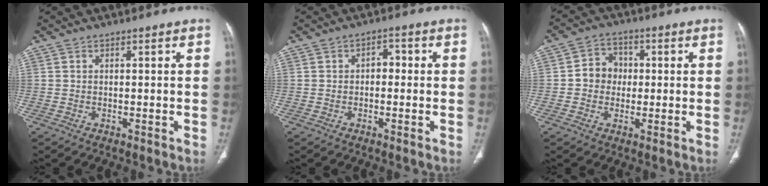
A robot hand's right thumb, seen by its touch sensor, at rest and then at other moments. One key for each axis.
{"total": 2.6, "fx": -0.1, "fy": 1.9, "fz": 1.8, "tx": -0.012, "ty": 0.012, "tz": -0.010}
{"total": 6.2, "fx": 0.0, "fy": 5.5, "fz": 2.8, "tx": -0.018, "ty": 0.014, "tz": -0.009}